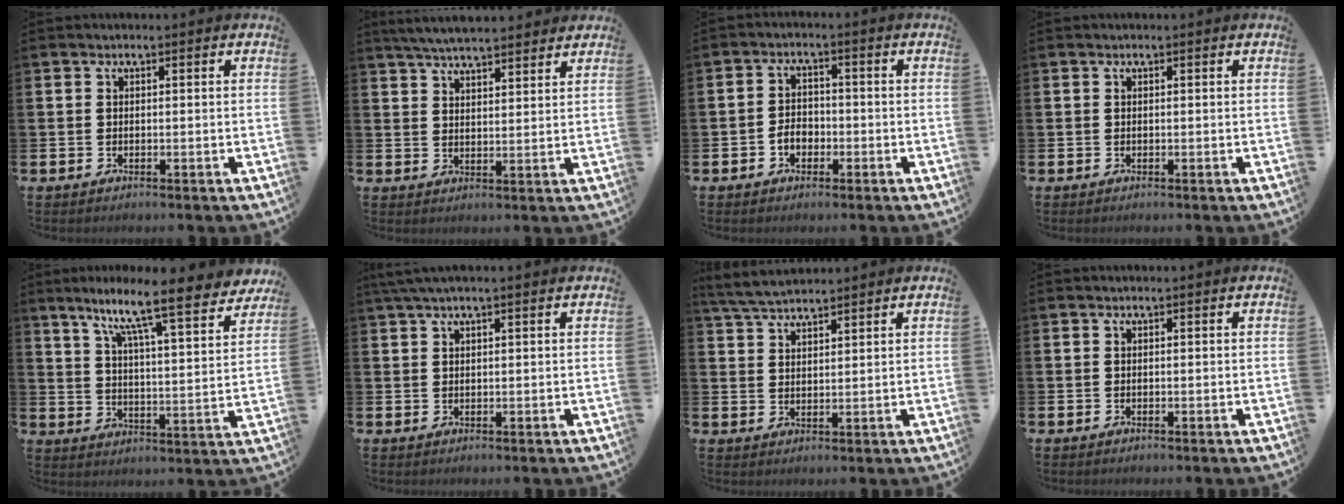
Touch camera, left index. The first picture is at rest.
{"total": 5.3, "force": [5.1, 0.4, 1.2], "torque": [-0.034, -0.021, 0.093]}
{"total": 2.7, "force": [-1.2, 2.0, 1.3], "torque": [-0.017, 0.000, -0.029]}
{"total": 0.0}
{"total": 10.8, "force": [8.7, 1.0, 6.3], "torque": [-0.131, -0.059, 0.139]}
{"total": 2.4, "force": [1.9, 0.1, 1.5], "torque": [-0.038, 0.005, 0.035]}
{"total": 4.5, "force": [4.3, 0.7, 1.2], "torque": [-0.040, -0.014, 0.081]}
{"total": 0.0}